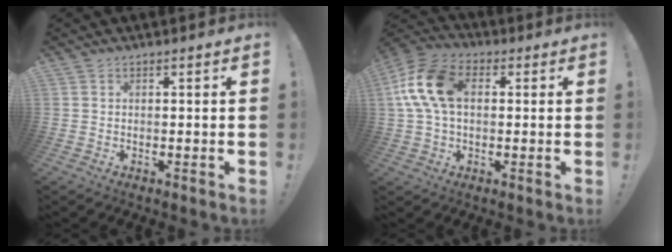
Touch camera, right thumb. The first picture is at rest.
{"total": 15.1, "force": [2.2, 9.8, 11.3], "torque": [-0.230, 0.013, 0.044]}